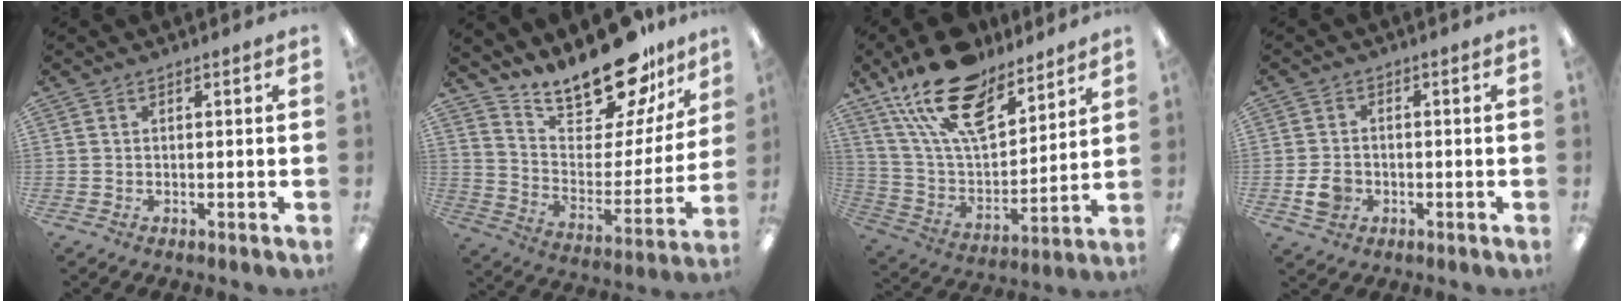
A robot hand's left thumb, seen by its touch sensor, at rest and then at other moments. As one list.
[{"total": 20.3, "force": [17.6, 6.3, 7.9], "torque": [-0.133, -0.134, 0.305]}, {"total": 21.3, "force": [15.3, 9.6, 11.4], "torque": [-0.214, -0.084, 0.274]}, {"total": 4.9, "force": [-1.5, 4.0, 2.4], "torque": [-0.036, 0.005, -0.025]}]